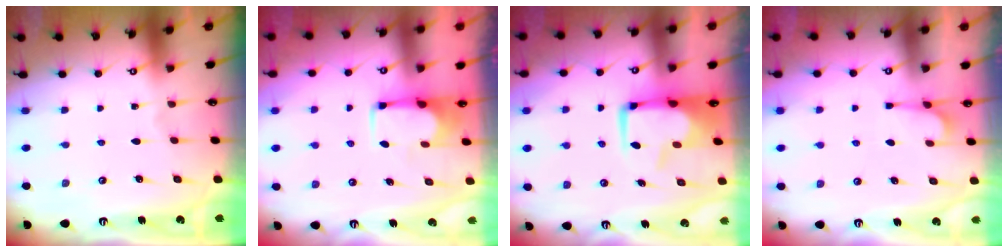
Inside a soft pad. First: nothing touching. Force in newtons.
{"total": 1.8, "press": 1.7, "slide": 0.5}
{"total": 1.4, "press": 1.0, "slide": 1.0}
{"total": 3.8, "press": 3.6, "slide": 1.1}